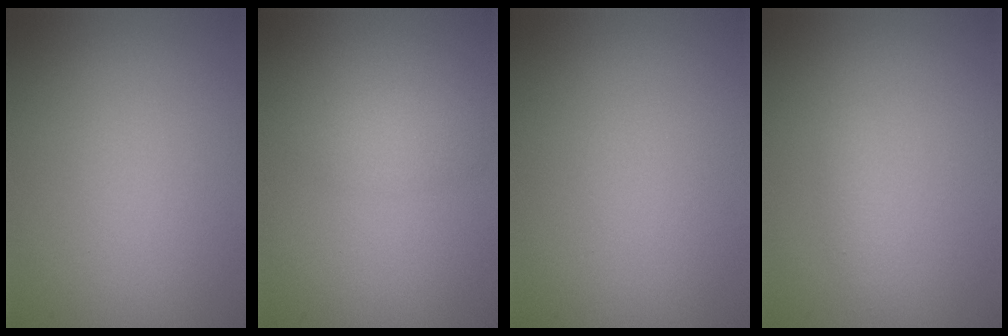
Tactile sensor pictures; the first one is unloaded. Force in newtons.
{"total": 1.8, "press": 1.8, "slide": 0.1}
{"total": 0.0}
{"total": 1.0, "press": 1.0, "slide": 0.1}